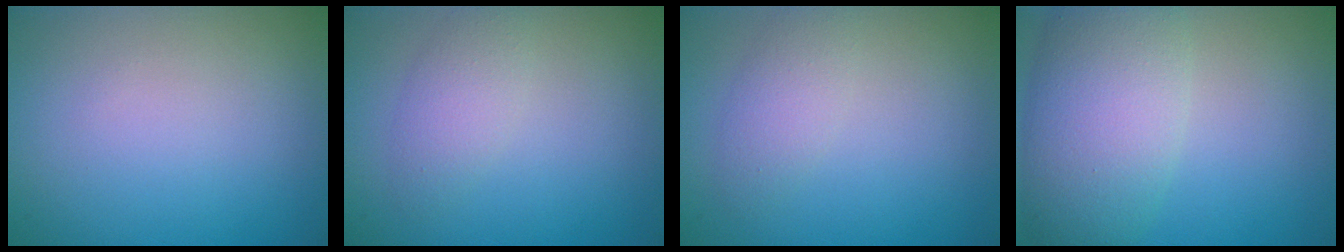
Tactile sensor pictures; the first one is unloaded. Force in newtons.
{"total": 2.2, "press": 2.2, "slide": 0.1}
{"total": 2.2, "press": 2.2, "slide": 0.1}
{"total": 7.4, "press": 7.4, "slide": 0.4}